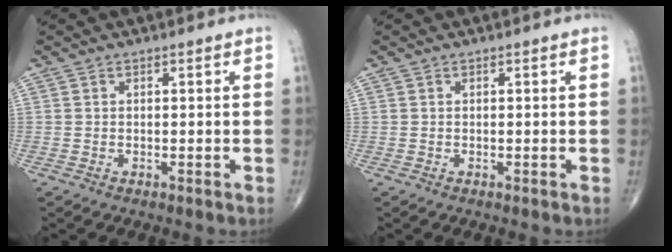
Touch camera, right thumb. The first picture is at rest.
{"total": 0.0}